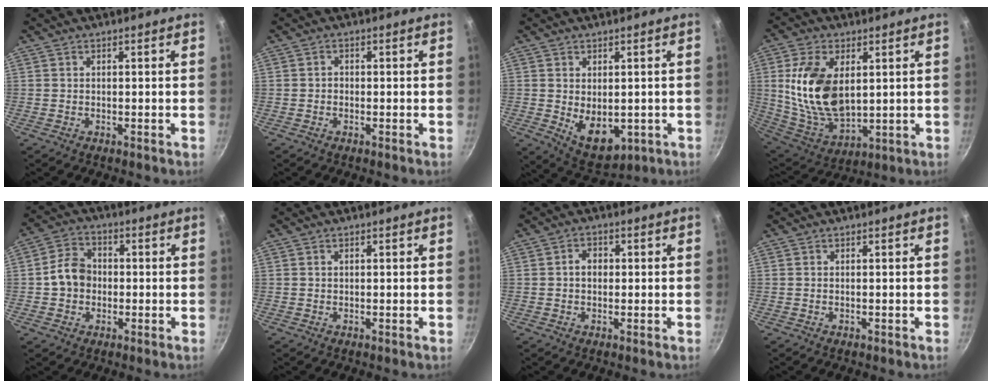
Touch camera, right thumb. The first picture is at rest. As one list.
[{"total": 1.0, "force": [-0.3, 0.9, 0.4], "torque": [-0.005, 0.003, -0.008]}, {"total": 8.6, "force": [-0.9, 5.5, 6.5], "torque": [-0.082, -0.017, 0.010]}, {"total": 17.2, "force": [3.1, 10.1, 13.5], "torque": [-0.243, -0.025, 0.073]}, {"total": 5.1, "force": [0.2, 3.5, 3.7], "torque": [-0.063, 0.009, 0.001]}, {"total": 0.0}, {"total": 3.2, "force": [0.1, 2.5, 2.0], "torque": [-0.015, 0.011, -0.001]}, {"total": 0.0}]